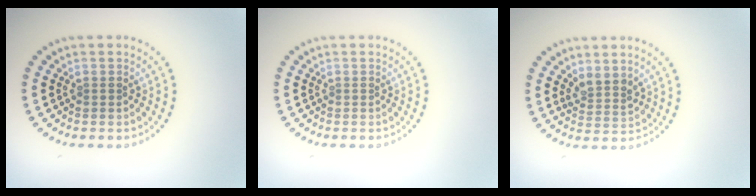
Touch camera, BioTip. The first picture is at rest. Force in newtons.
{"total": 0.0}
{"total": 2.3, "press": 1.8, "slide": 1.4}